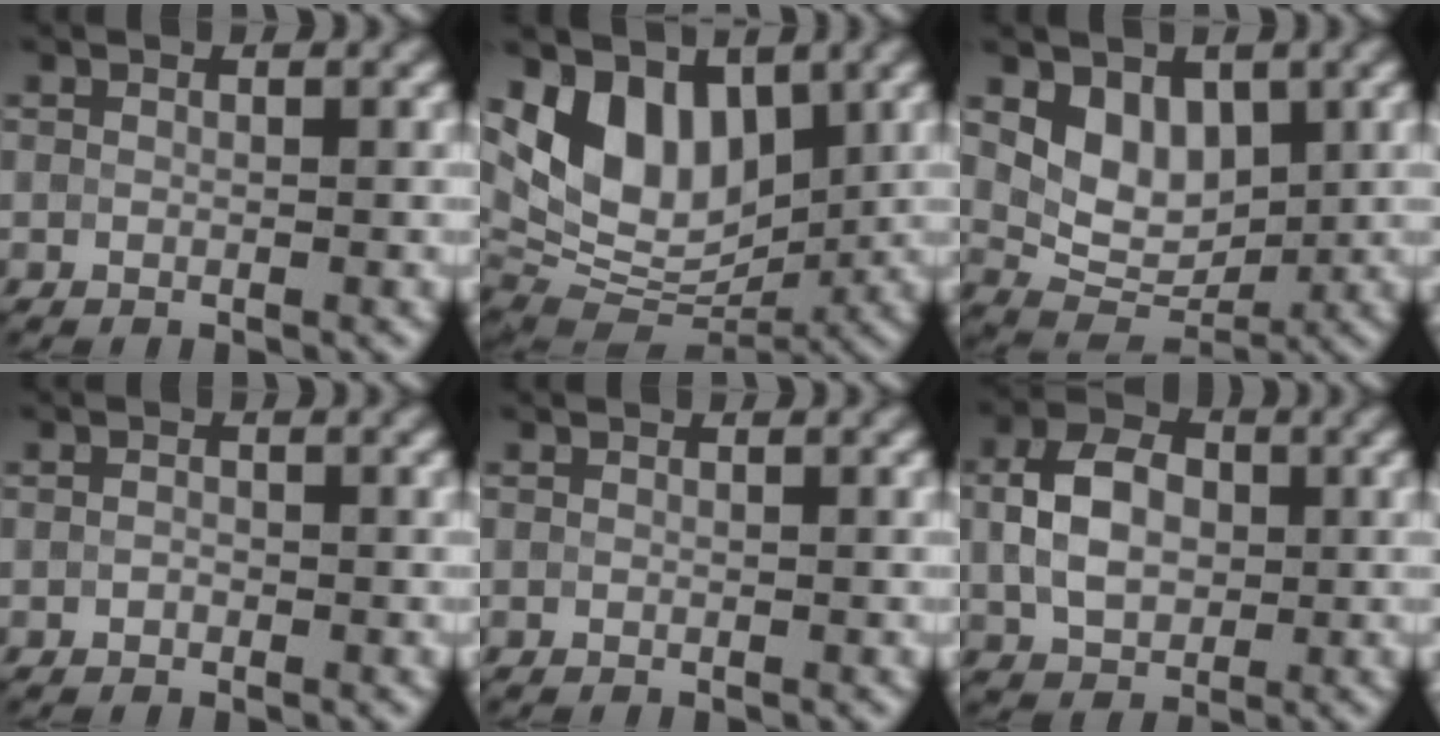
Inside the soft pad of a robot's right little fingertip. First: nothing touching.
{"total": 8.3, "force": [3.1, 5.2, 5.6], "torque": [-0.106, -0.006, 0.047]}
{"total": 4.5, "force": [1.6, 3.2, 2.8], "torque": [-0.054, -0.011, 0.031]}
{"total": 0.6, "force": [-0.2, 0.4, 0.4], "torque": [-0.010, 0.000, -0.005]}
{"total": 0.0}
{"total": 5.9, "force": [0.4, 4.2, 4.2], "torque": [-0.089, 0.011, 0.003]}